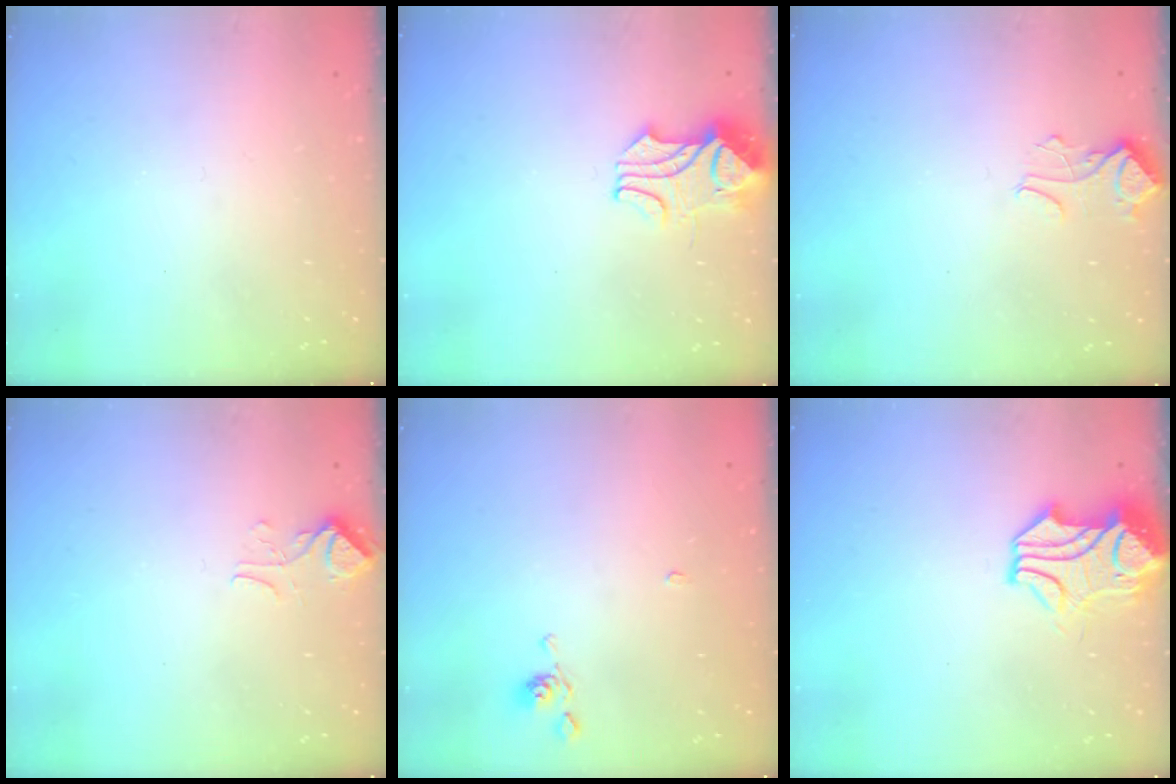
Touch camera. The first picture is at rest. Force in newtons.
{"total": 2.4, "press": 2.2, "slide": 1.0}
{"total": 2.1, "press": 2.1, "slide": 0.5}
{"total": 2.4, "press": 2.3, "slide": 0.7}
{"total": 4.8, "press": 4.8, "slide": 0.3}
{"total": 6.3, "press": 6.2, "slide": 0.9}